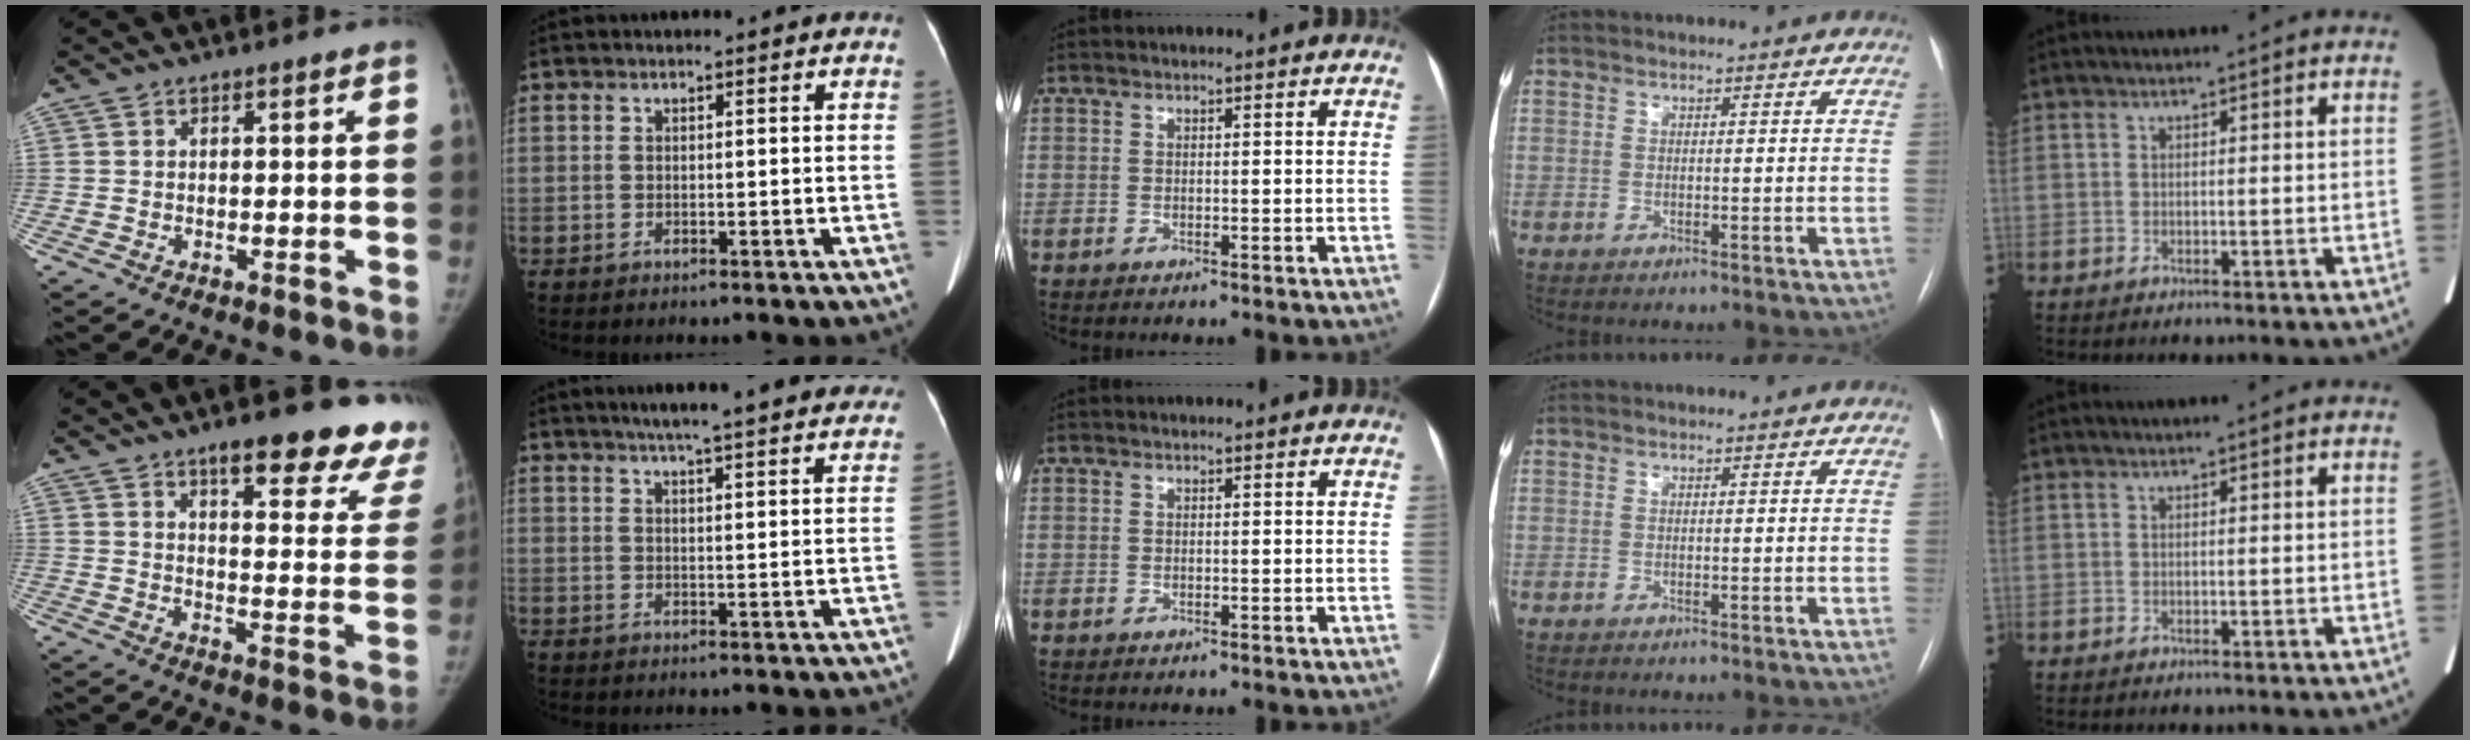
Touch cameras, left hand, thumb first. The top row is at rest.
{"thumb": {"total": 20.9, "force": [16.1, 5.7, 12.1], "torque": [-0.108, -0.083, 0.188]}, "index": {"total": 17.9, "force": [15.3, 2.0, 9.1], "torque": [-0.127, 0.023, 0.187]}}